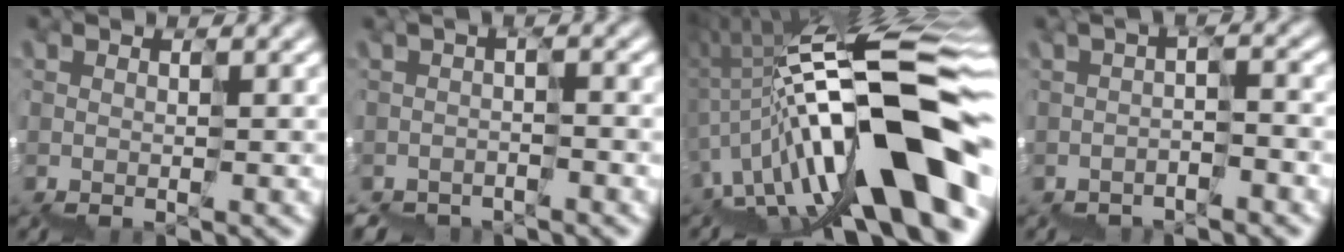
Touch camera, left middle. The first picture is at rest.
{"total": 2.4, "force": [-2.4, 0.1, -0.2], "torque": [-0.003, -0.005, -0.029]}
{"total": 15.0, "force": [-2.7, 4.9, 13.9], "torque": [-0.225, 0.040, -0.057]}
{"total": 2.4, "force": [-2.1, 0.3, 1.0], "torque": [-0.017, 0.002, -0.028]}